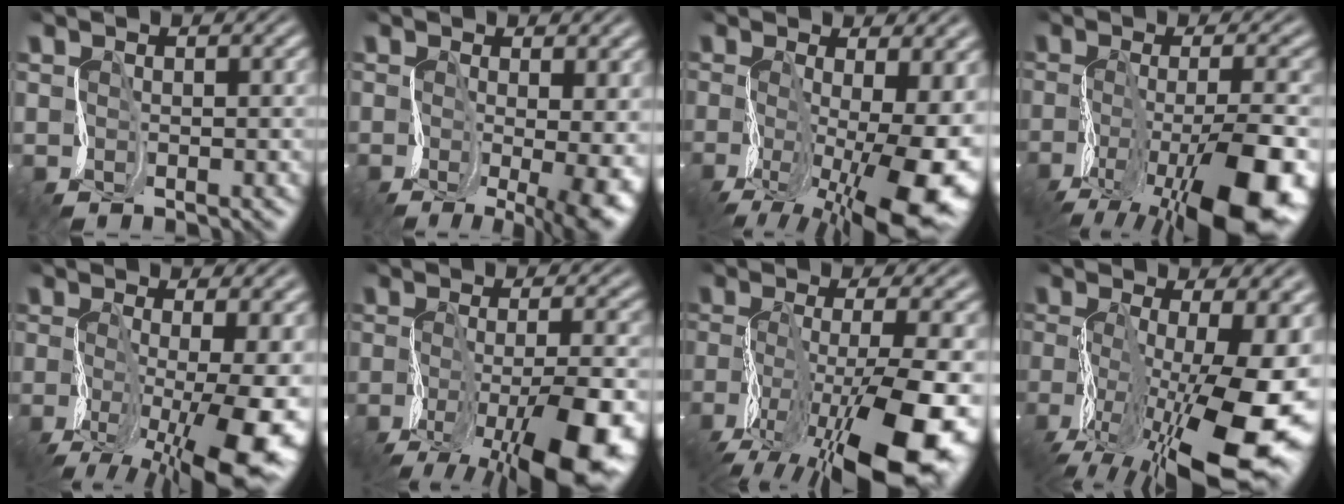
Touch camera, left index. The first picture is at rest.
{"total": 9.3, "force": [-1.9, 4.2, 8.1], "torque": [-0.127, -0.033, -0.014]}
{"total": 10.6, "force": [-3.0, 4.6, 9.1], "torque": [-0.177, -0.030, -0.050]}
{"total": 11.3, "force": [-5.6, 4.1, 8.9], "torque": [-0.173, -0.011, -0.098]}
{"total": 9.6, "force": [-3.1, 3.7, 8.3], "torque": [-0.171, -0.028, -0.050]}
{"total": 9.6, "force": [-5.1, 3.3, 7.4], "torque": [-0.150, -0.017, -0.089]}
{"total": 12.7, "force": [-6.0, 4.4, 10.3], "torque": [-0.214, -0.009, -0.106]}
{"total": 13.9, "force": [-3.8, 5.5, 12.1], "torque": [-0.240, -0.007, -0.068]}